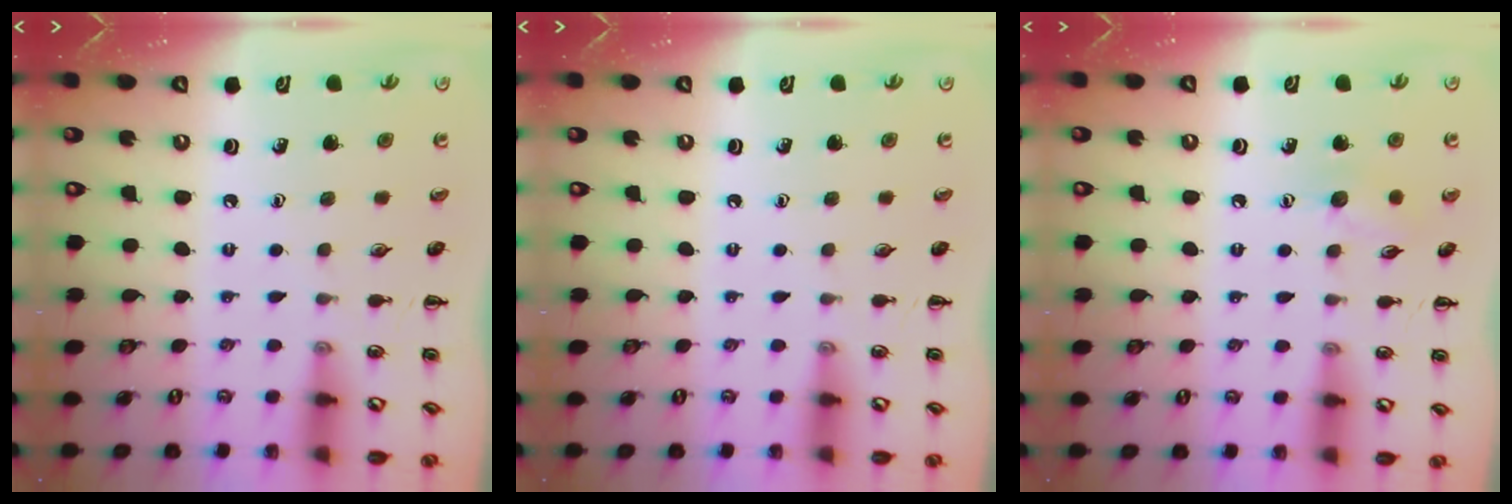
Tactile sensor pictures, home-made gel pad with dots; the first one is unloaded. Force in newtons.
{"total": 0.0}
{"total": 7.5, "press": 7.4, "slide": 1.1}